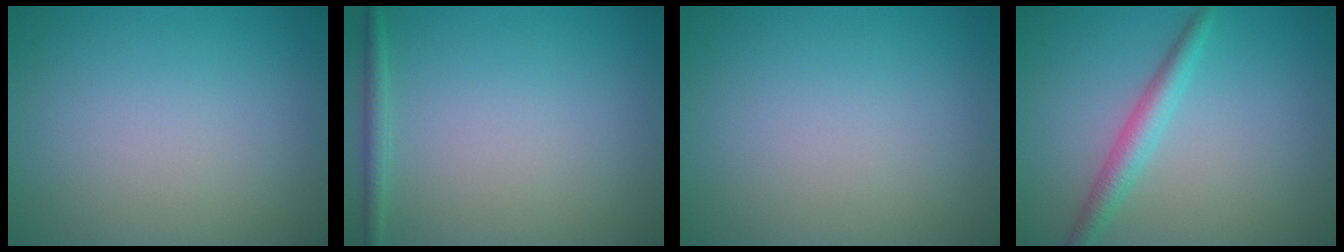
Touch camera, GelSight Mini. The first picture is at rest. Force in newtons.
{"total": 1.3, "press": 1.3, "slide": 0.1}
{"total": 0.0}
{"total": 2.7, "press": 2.7, "slide": 0.1}